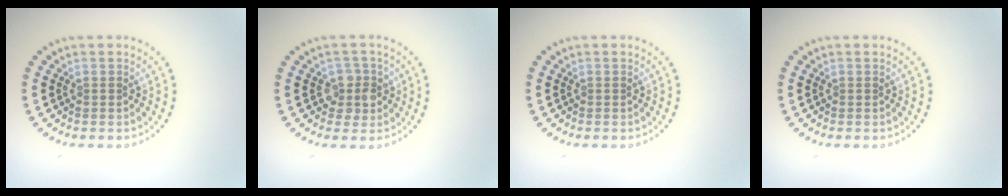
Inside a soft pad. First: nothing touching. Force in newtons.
{"total": 2.3, "press": 2.0, "slide": 1.1}
{"total": 0.0}
{"total": 0.0}